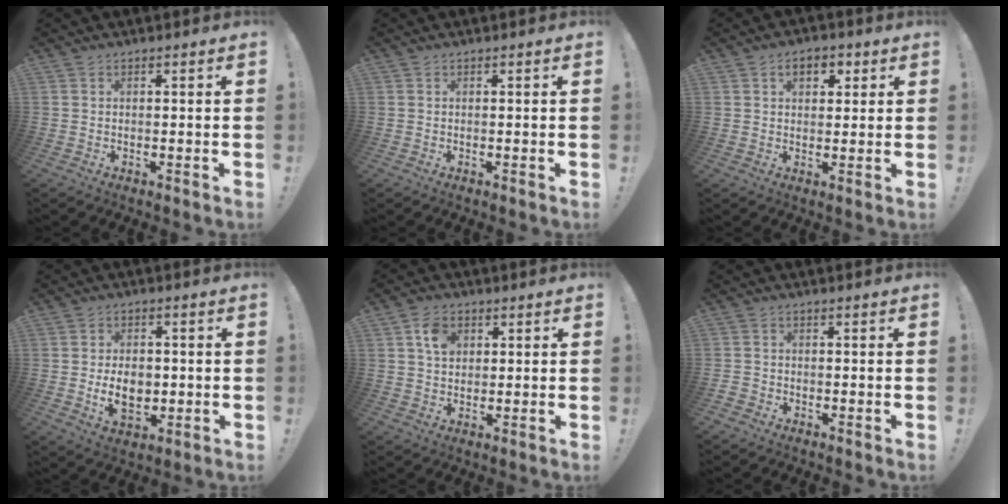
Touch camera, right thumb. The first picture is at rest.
{"total": 0.0}
{"total": 5.5, "force": [2.0, 3.7, 3.5], "torque": [-0.047, 0.004, 0.032]}
{"total": 8.4, "force": [-1.2, 5.8, 6.0], "torque": [-0.088, -0.003, -0.023]}
{"total": 6.7, "force": [2.4, 5.1, 3.6], "torque": [-0.056, 0.004, 0.044]}
{"total": 1.4, "force": [-0.9, 1.0, 0.4], "torque": [-0.005, 0.007, -0.017]}